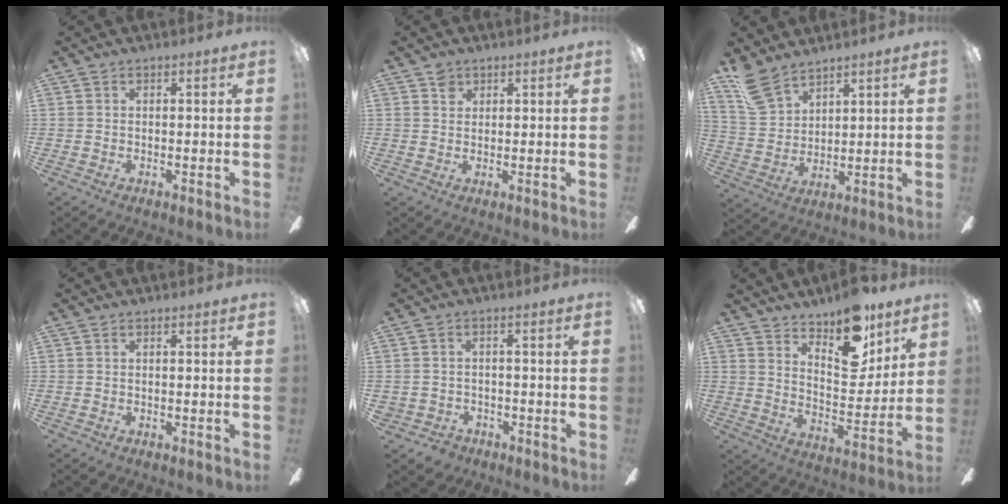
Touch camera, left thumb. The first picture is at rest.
{"total": 2.3, "force": [1.5, 1.6, 0.7], "torque": [-0.007, -0.001, 0.027]}
{"total": 11.0, "force": [8.9, 5.3, 3.9], "torque": [-0.099, -0.033, 0.177]}
{"total": 0.0}
{"total": 2.5, "force": [-1.3, 2.1, 0.2], "torque": [-0.013, 0.005, -0.029]}
{"total": 14.6, "force": [11.0, 6.6, 7.0], "torque": [-0.084, -0.074, 0.193]}